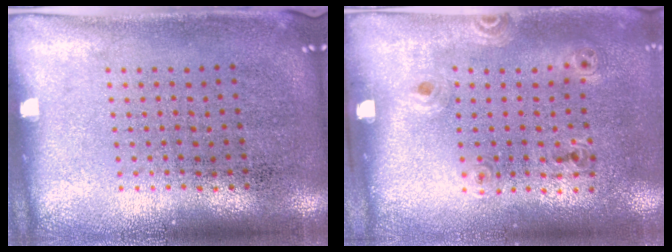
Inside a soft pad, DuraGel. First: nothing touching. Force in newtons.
{"total": 1.2, "press": 0.9, "slide": 0.8}